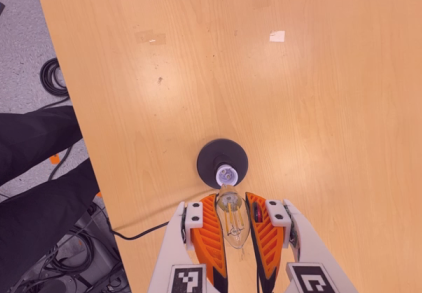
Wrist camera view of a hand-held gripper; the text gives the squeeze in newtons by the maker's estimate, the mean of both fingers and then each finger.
{"total": 23.6, "left": 25.8, "right": 21.4}